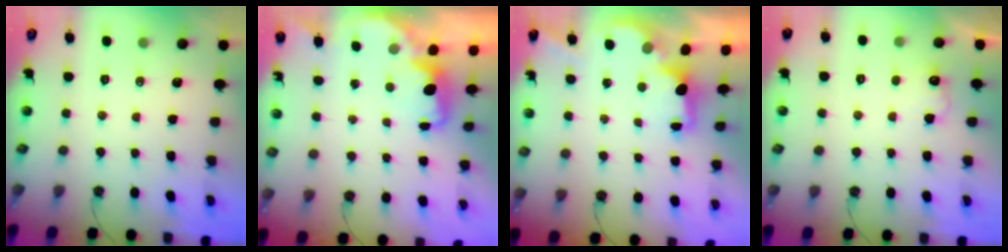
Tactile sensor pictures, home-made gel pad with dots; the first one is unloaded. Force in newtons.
{"total": 1.9, "press": 1.8, "slide": 0.7}
{"total": 2.0, "press": 1.9, "slide": 0.7}
{"total": 6.9, "press": 6.8, "slide": 1.3}